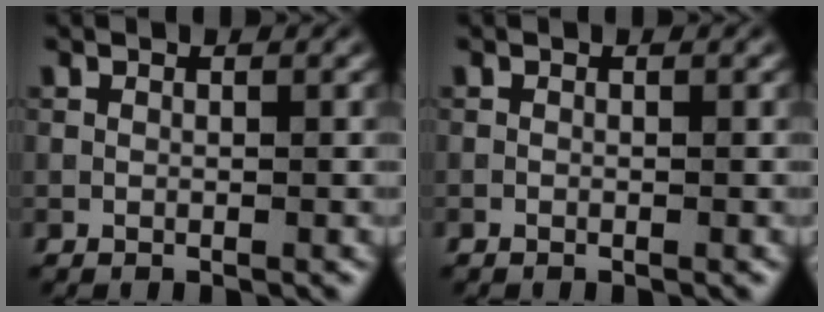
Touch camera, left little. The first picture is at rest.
{"total": 0.0}